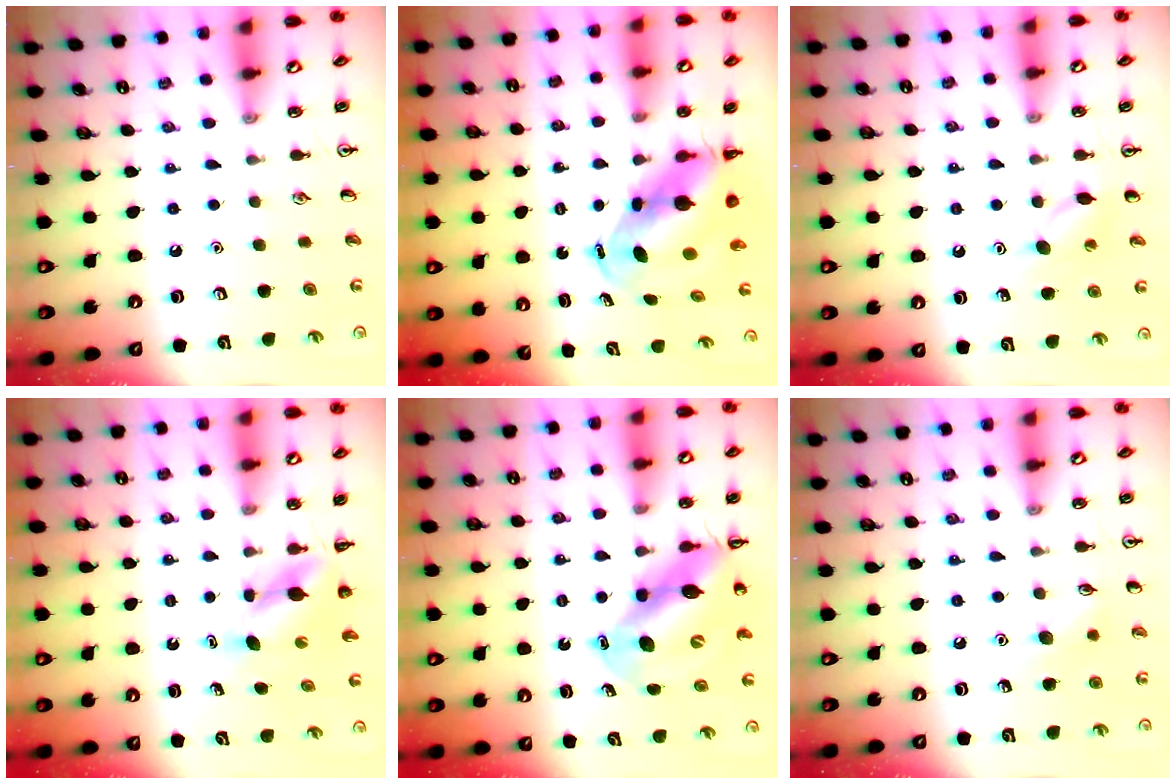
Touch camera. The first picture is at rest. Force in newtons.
{"total": 7.5, "press": 7.3, "slide": 1.7}
{"total": 7.2, "press": 6.9, "slide": 2.0}
{"total": 4.6, "press": 4.6, "slide": 0.4}
{"total": 12.9, "press": 12.4, "slide": 3.6}
{"total": 7.2, "press": 6.9, "slide": 2.0}